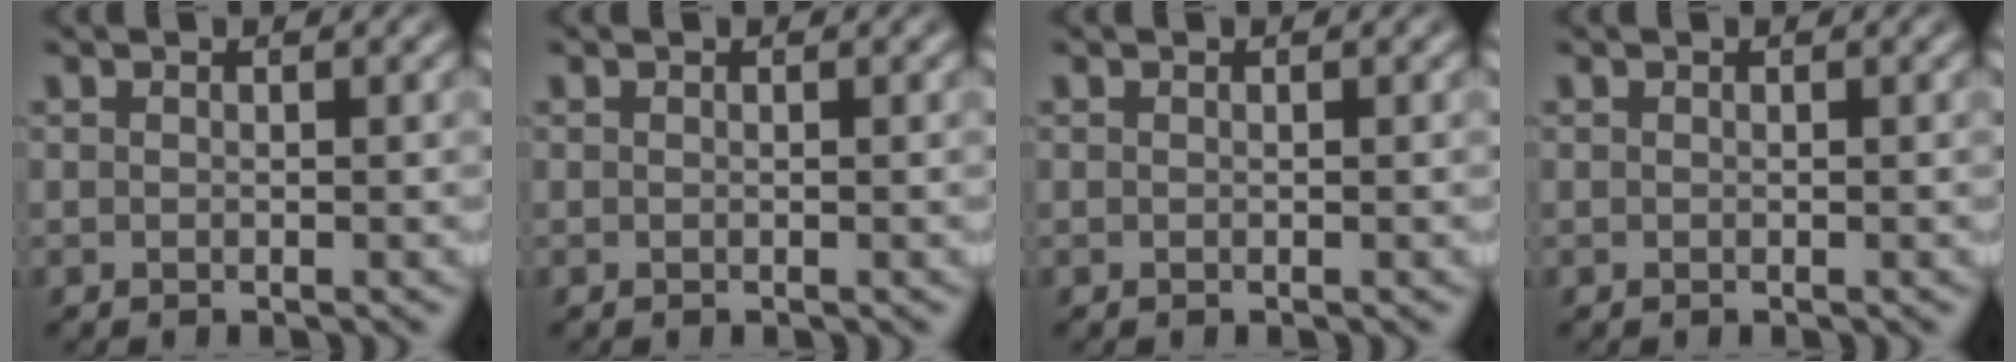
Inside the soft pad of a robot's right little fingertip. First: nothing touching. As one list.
[{"total": 0.0}, {"total": 0.0}, {"total": 0.0}]